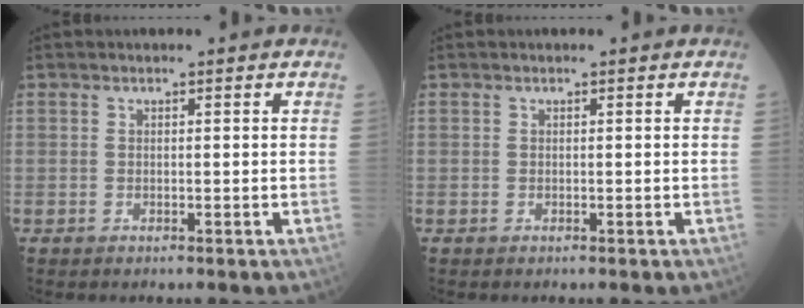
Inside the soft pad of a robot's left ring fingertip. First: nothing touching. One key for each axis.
{"total": 0.0}